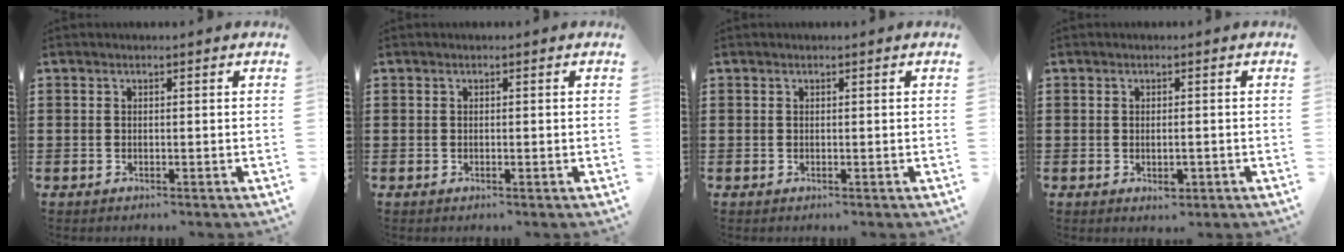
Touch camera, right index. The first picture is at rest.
{"total": 0.0}
{"total": 0.0}
{"total": 2.3, "force": [-0.7, 0.9, 2.1], "torque": [-0.037, 0.000, -0.013]}